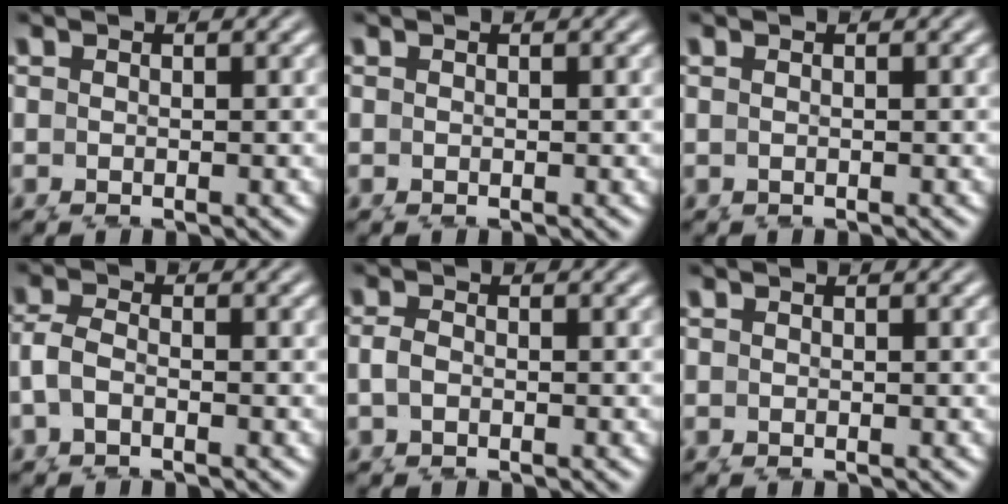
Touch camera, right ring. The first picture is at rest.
{"total": 0.0}
{"total": 0.5, "force": [0.3, -0.5, 0.0], "torque": [0.001, 0.003, 0.004]}
{"total": 3.2, "force": [-0.2, 2.5, 2.0], "torque": [-0.065, -0.021, 0.005]}
{"total": 1.0, "force": [0.0, 0.7, 0.8], "torque": [-0.024, -0.008, 0.005]}
{"total": 0.0}